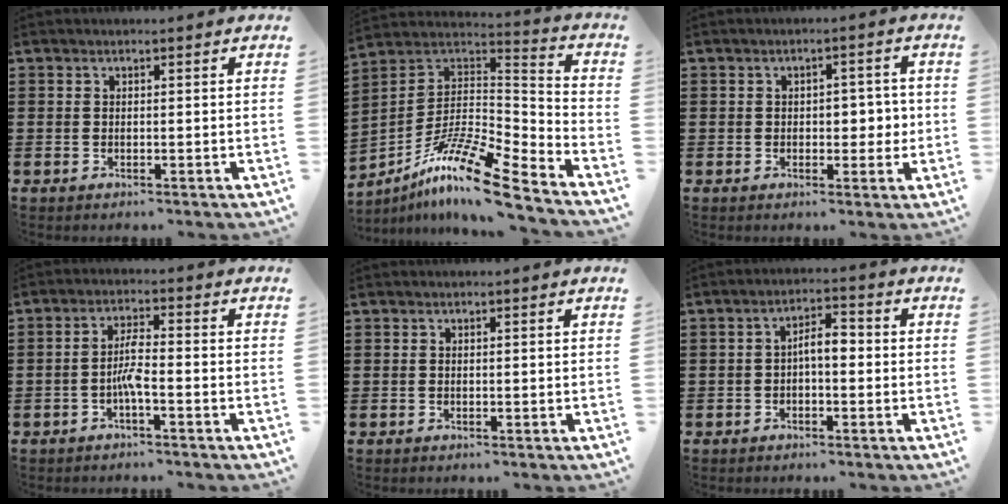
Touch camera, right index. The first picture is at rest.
{"total": 13.8, "force": [-10.0, 1.8, 9.3], "torque": [-0.183, 0.013, -0.193]}
{"total": 3.9, "force": [-0.2, 2.4, 3.0], "torque": [-0.037, -0.001, -0.012]}
{"total": 3.7, "force": [-1.4, 0.6, 3.4], "torque": [-0.078, 0.001, -0.031]}
{"total": 0.0}
{"total": 3.7, "force": [-0.5, 1.3, 3.4], "torque": [-0.064, 0.010, -0.012]}